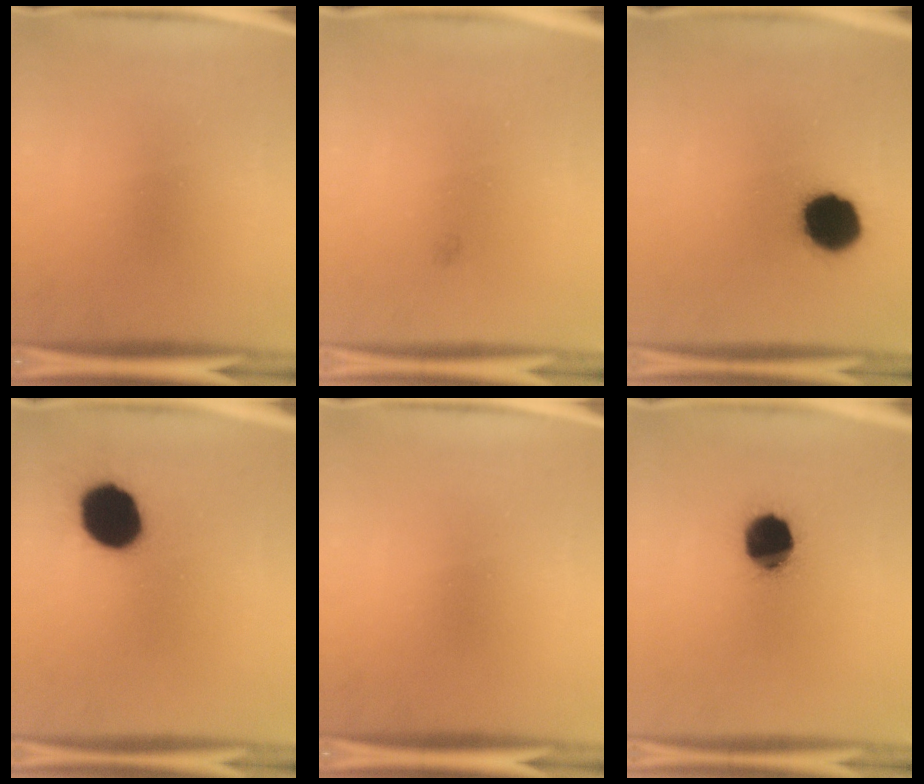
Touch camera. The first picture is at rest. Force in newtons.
{"total": 0.6}
{"total": 14.6}
{"total": 15.0}
{"total": 0.0}
{"total": 13.4}